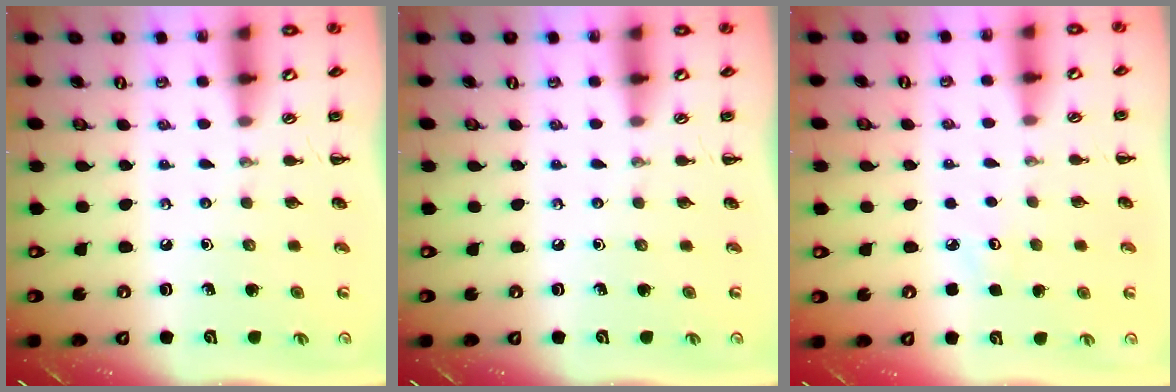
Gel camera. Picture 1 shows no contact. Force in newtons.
{"total": 0.0}
{"total": 2.8, "press": 2.7, "slide": 0.8}